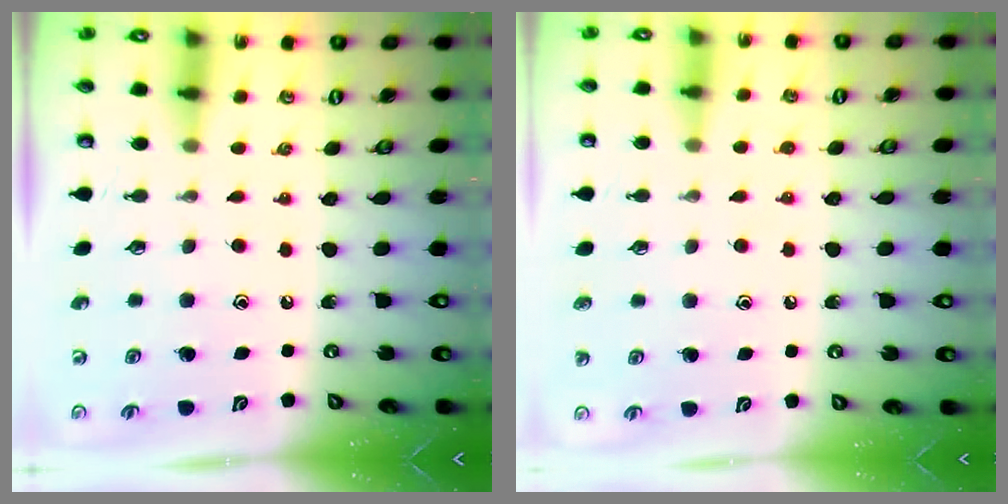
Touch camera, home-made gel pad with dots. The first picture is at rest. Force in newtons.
{"total": 3.7, "press": 3.7, "slide": 0.4}